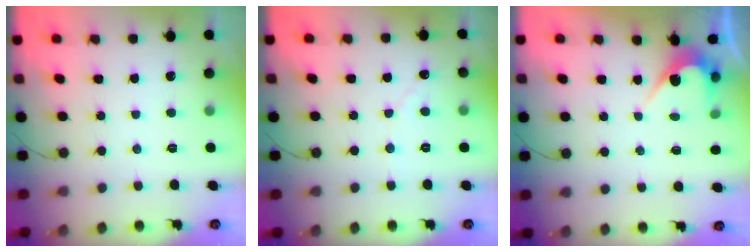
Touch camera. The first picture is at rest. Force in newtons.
{"total": 3.0, "press": 2.9, "slide": 0.3}
{"total": 2.8, "press": 2.8, "slide": 0.1}